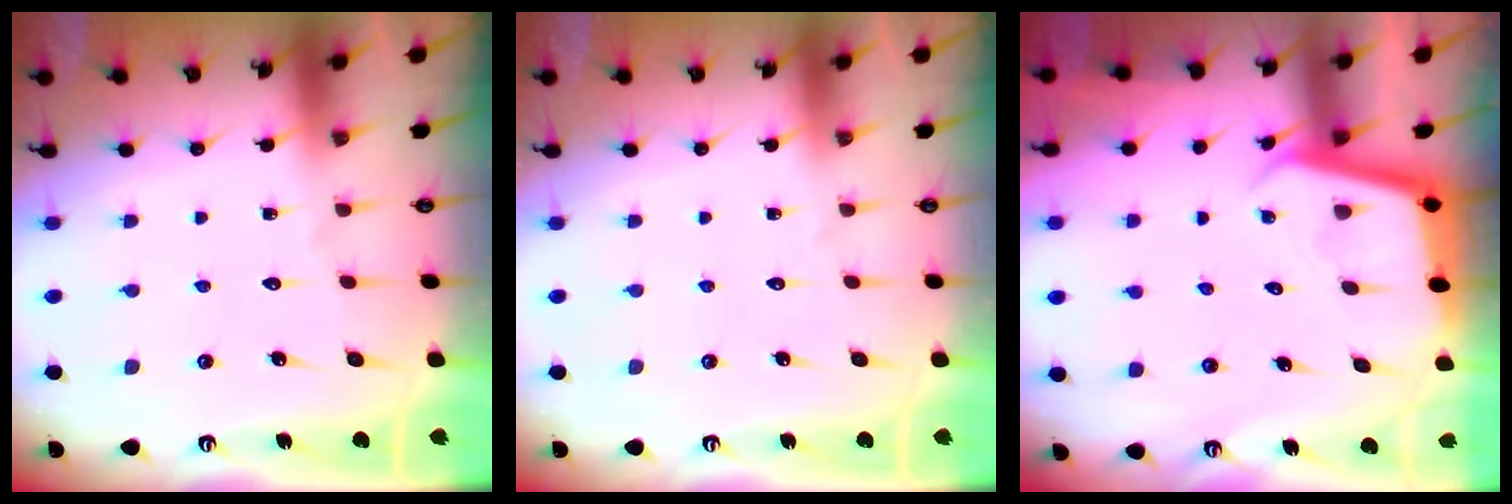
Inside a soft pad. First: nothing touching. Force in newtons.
{"total": 0.0}
{"total": 3.3, "press": 3.3, "slide": 0.2}